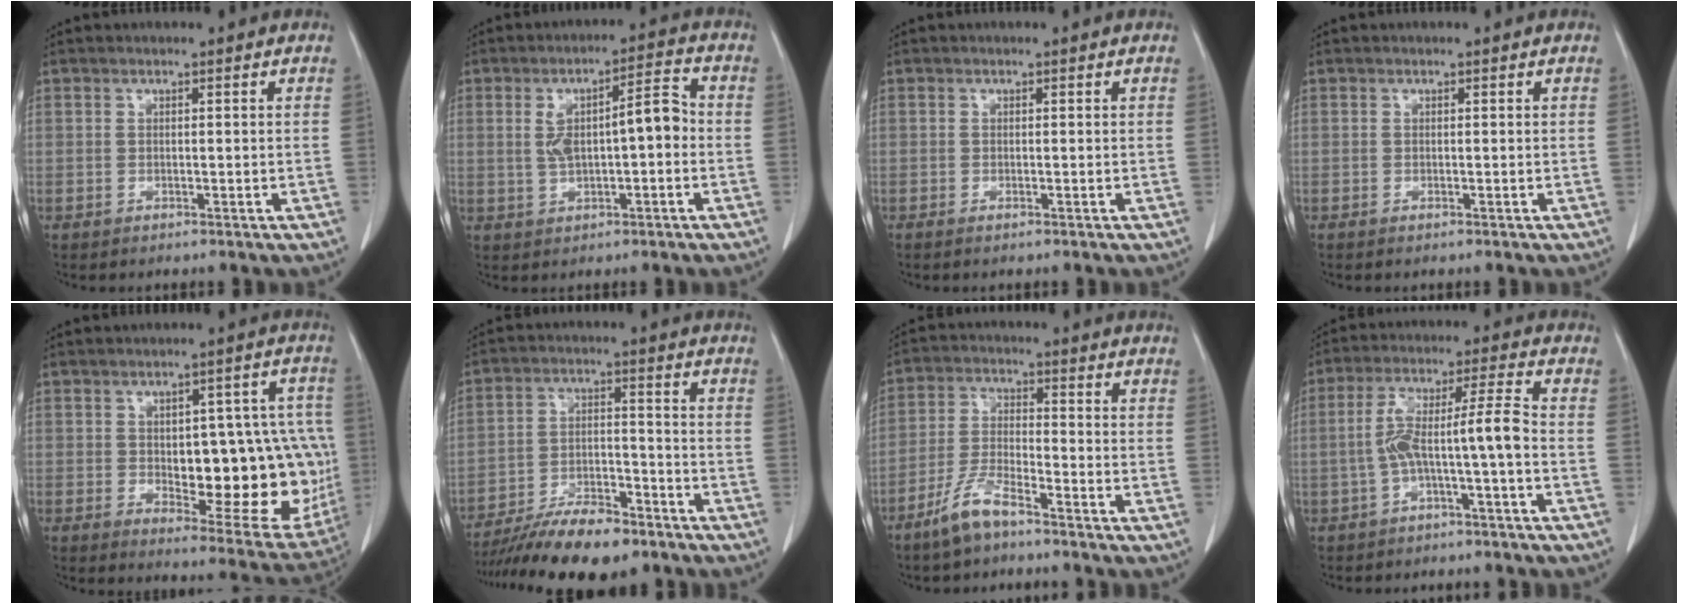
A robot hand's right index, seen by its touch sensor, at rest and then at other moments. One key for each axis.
{"total": 8.1, "fx": -0.1, "fy": 2.4, "fz": 7.7, "tx": -0.136, "ty": 0.030, "tz": 0.004}
{"total": 0.5, "fx": -0.4, "fy": 0.0, "fz": 0.4, "tx": -0.010, "ty": -0.002, "tz": -0.007}
{"total": 0.0}
{"total": 19.8, "fx": -1.4, "fy": 8.0, "fz": 18.0, "tx": -0.174, "ty": 0.022, "tz": 0.011}
{"total": 13.3, "fx": -10.9, "fy": 3.5, "fz": 6.8, "tx": -0.112, "ty": 0.000, "tz": -0.182}
{"total": 6.8, "fx": -5.2, "fy": 1.2, "fz": 4.2, "tx": -0.096, "ty": -0.011, "tz": -0.106}
{"total": 8.0, "fx": -2.2, "fy": -0.2, "fz": 7.7, "tx": -0.145, "ty": 0.033, "tz": -0.035}